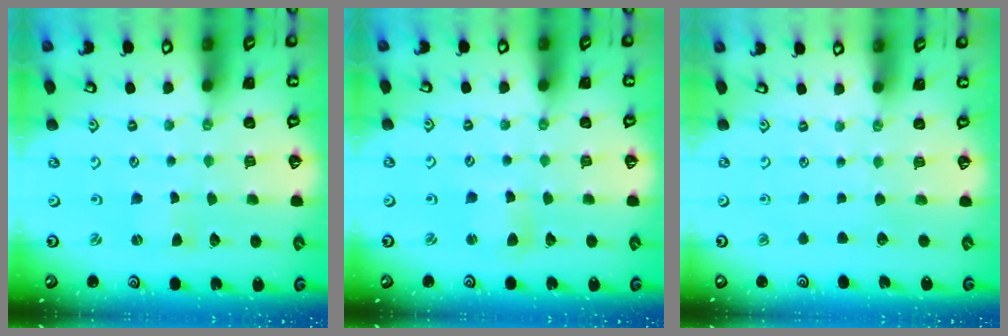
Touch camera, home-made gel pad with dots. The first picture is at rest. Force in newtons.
{"total": 3.6, "press": 3.6, "slide": 0.3}
{"total": 0.0}